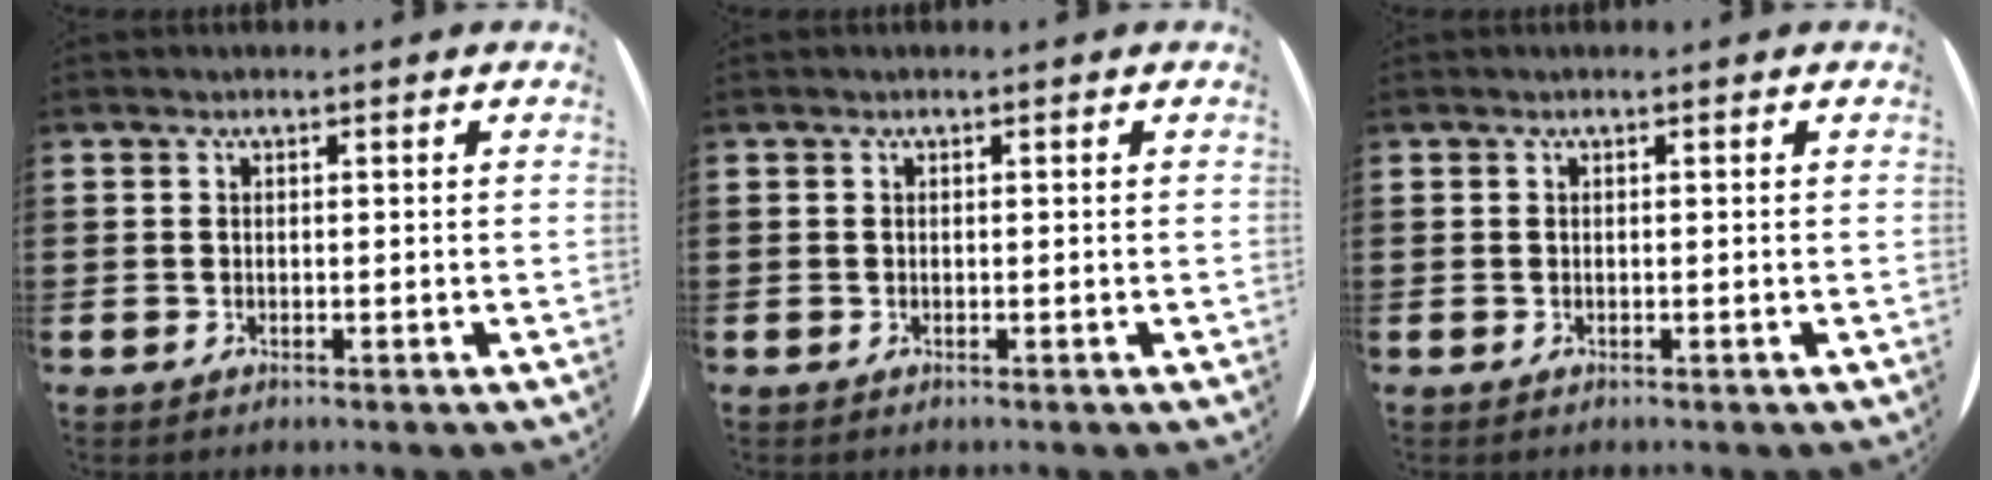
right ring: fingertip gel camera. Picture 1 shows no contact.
{"total": 0.0}
{"total": 0.0}